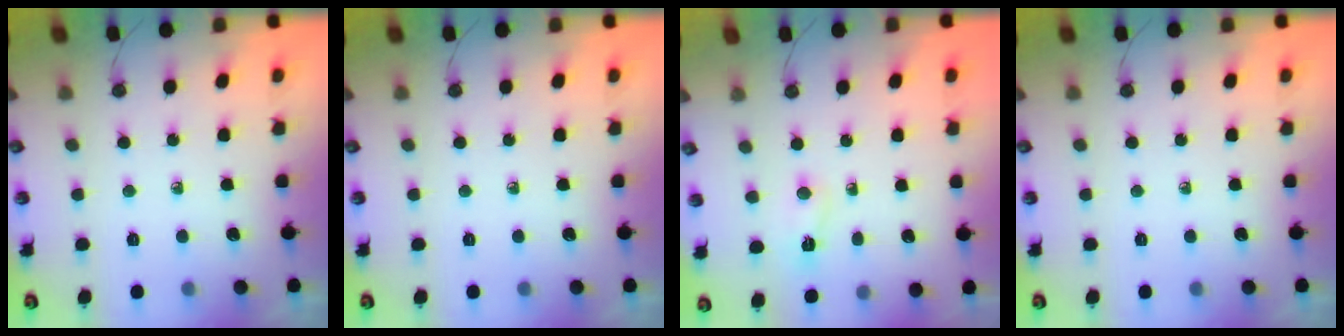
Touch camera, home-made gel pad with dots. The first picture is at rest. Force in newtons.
{"total": 0.0}
{"total": 2.1, "press": 2.0, "slide": 0.5}
{"total": 0.0}